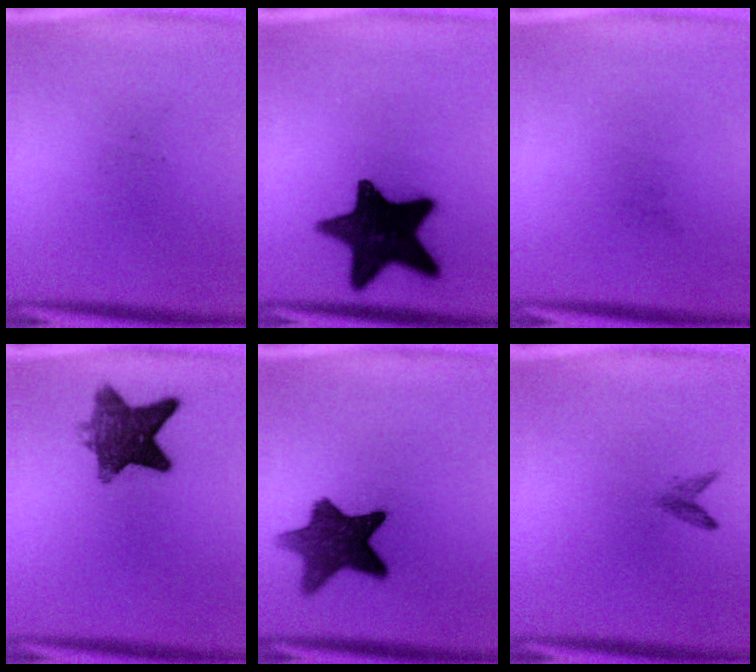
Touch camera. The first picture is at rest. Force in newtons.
{"total": 17.8}
{"total": 0.0}
{"total": 8.9}
{"total": 11.0}
{"total": 1.3}